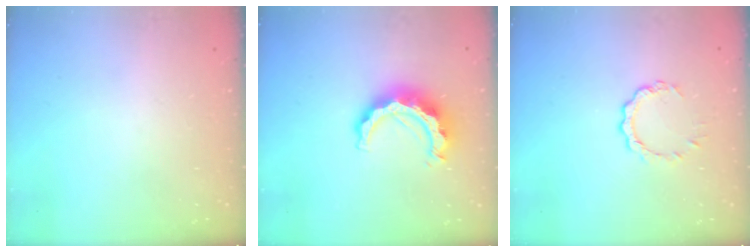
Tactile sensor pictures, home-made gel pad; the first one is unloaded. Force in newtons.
{"total": 11.2, "press": 11.1, "slide": 1.1}
{"total": 5.0, "press": 4.9, "slide": 0.6}